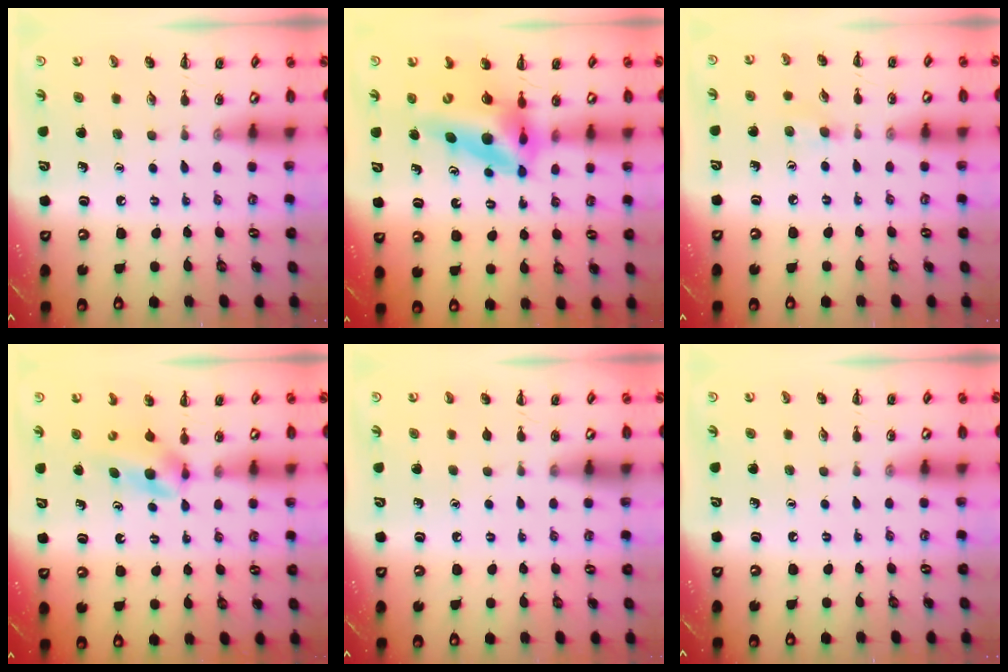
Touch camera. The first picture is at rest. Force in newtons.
{"total": 12.2, "press": 11.5, "slide": 4.0}
{"total": 4.5, "press": 4.1, "slide": 1.7}
{"total": 3.9, "press": 3.8, "slide": 1.0}
{"total": 0.0}
{"total": 0.0}